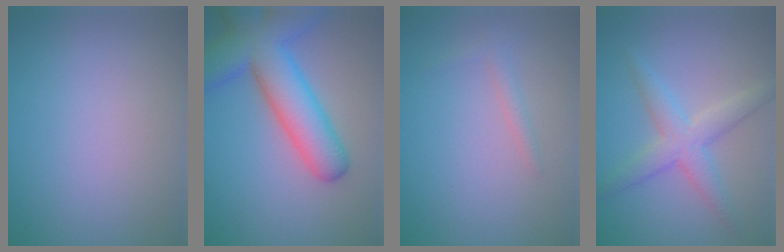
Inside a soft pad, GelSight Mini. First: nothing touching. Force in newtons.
{"total": 9.1, "press": 9.1, "slide": 0.6}
{"total": 1.1, "press": 1.1, "slide": 0.0}
{"total": 3.7, "press": 3.7, "slide": 0.2}